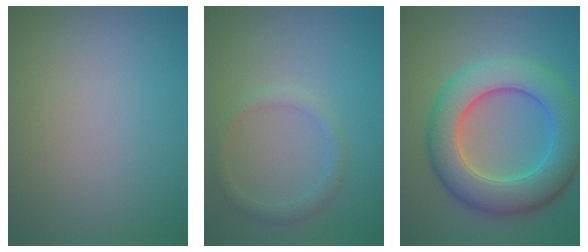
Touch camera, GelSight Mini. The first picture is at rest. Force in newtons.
{"total": 1.7, "press": 1.7, "slide": 0.2}
{"total": 8.9, "press": 8.9, "slide": 0.4}